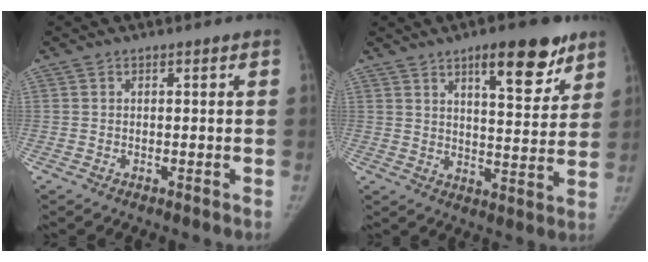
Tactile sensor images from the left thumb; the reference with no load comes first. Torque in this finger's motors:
{"motor_torque": [0.55, 0.11, 1.01, -0.32, 0.06]}